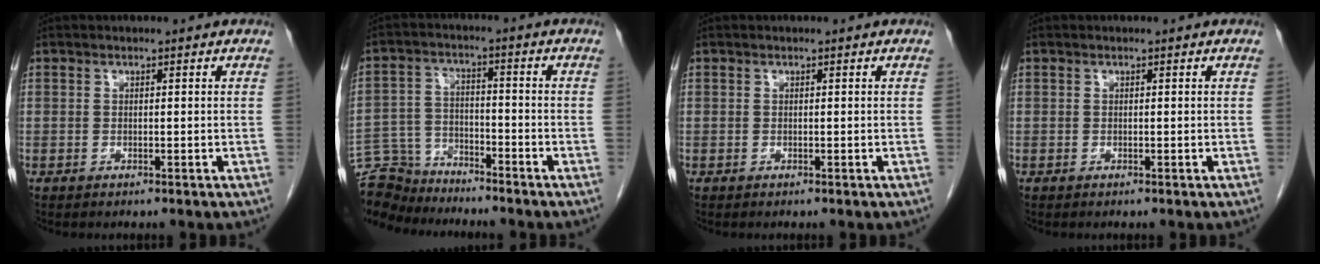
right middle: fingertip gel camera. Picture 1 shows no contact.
{"total": 9.9, "force": [-9.7, 2.2, 0.2], "torque": [-0.010, 0.013, -0.183]}
{"total": 0.0}
{"total": 0.0}